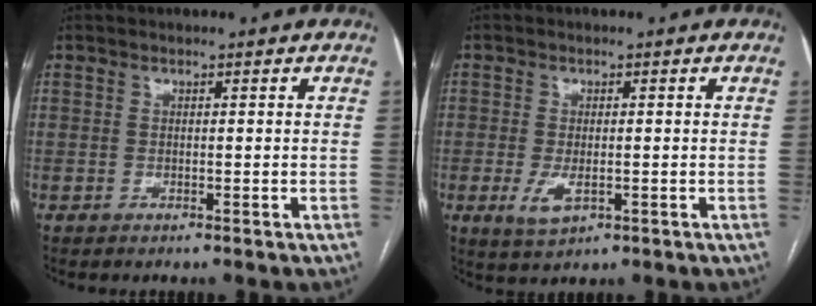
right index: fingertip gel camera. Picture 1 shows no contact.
{"total": 4.0, "force": [-1.1, 2.1, 3.2], "torque": [-0.064, -0.006, -0.012]}